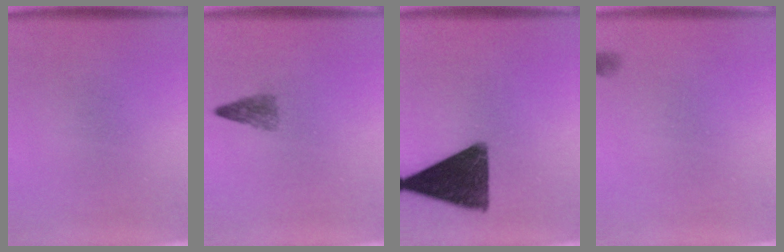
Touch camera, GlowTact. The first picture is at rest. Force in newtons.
{"total": 2.2}
{"total": 13.9}
{"total": 0.7}